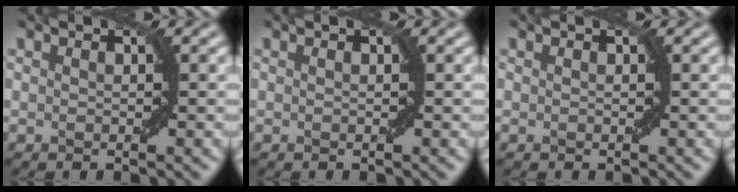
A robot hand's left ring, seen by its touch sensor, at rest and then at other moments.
{"total": 0.0}
{"total": 0.0}